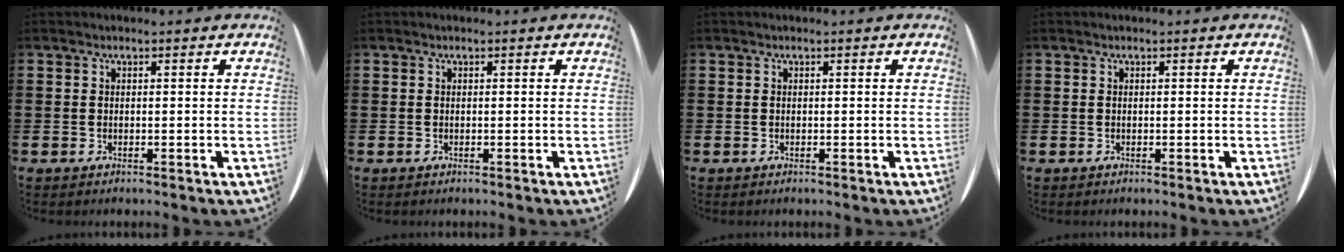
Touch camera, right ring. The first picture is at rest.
{"total": 0.0}
{"total": 0.0}
{"total": 0.0}